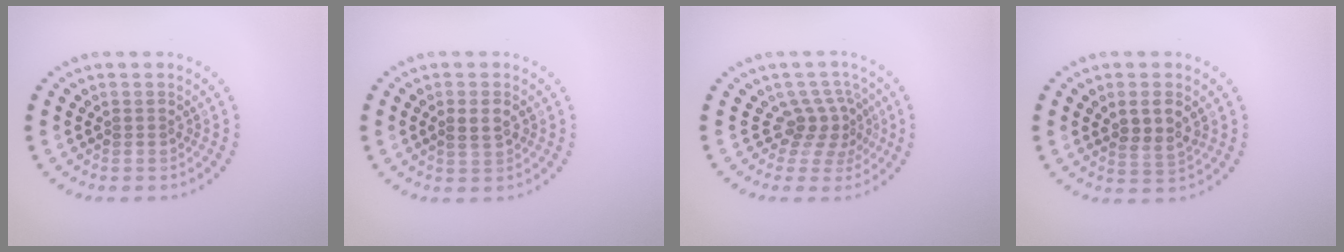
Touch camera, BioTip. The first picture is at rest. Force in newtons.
{"total": 1.7, "press": 1.7, "slide": 0.1}
{"total": 2.8, "press": 1.9, "slide": 2.1}
{"total": 2.8, "press": 2.6, "slide": 0.9}